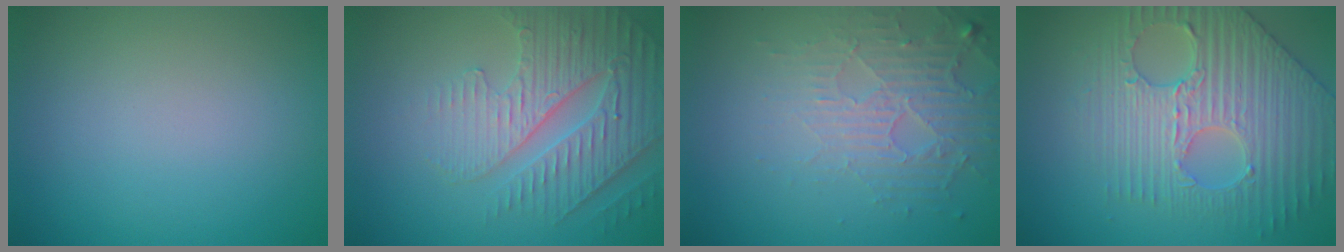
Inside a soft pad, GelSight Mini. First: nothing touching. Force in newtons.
{"total": 4.8, "press": 4.4, "slide": 1.9}
{"total": 5.2, "press": 3.3, "slide": 4.1}
{"total": 6.1, "press": 5.3, "slide": 2.9}